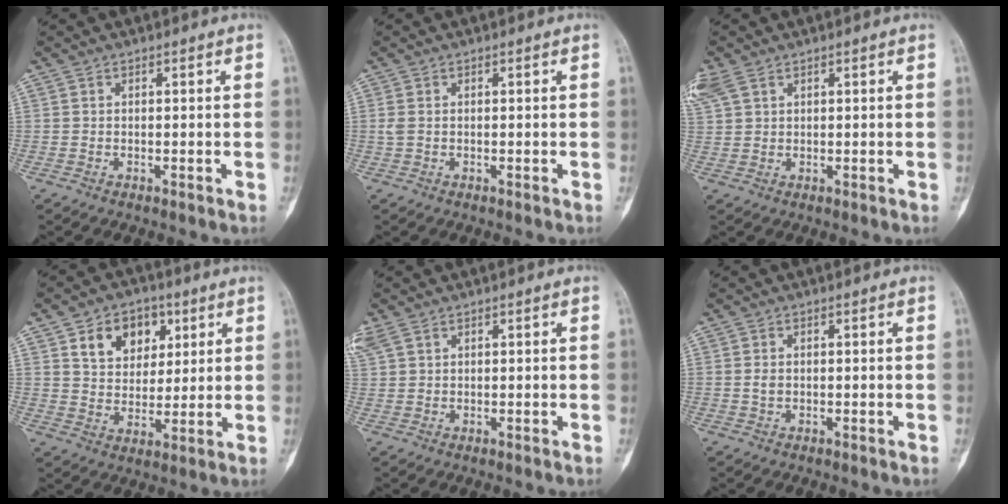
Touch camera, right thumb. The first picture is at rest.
{"total": 1.2, "force": [0.1, 0.8, 0.9], "torque": [-0.031, 0.002, 0.003]}
{"total": 4.1, "force": [2.4, 2.4, 2.2], "torque": [-0.066, 0.015, 0.062]}
{"total": 11.0, "force": [4.8, 8.0, 5.8], "torque": [-0.052, -0.018, 0.082]}
{"total": 2.9, "force": [1.8, 1.7, 1.5], "torque": [-0.048, 0.015, 0.047]}
{"total": 1.3, "force": [0.0, 1.0, 0.9], "torque": [-0.013, 0.000, 0.000]}